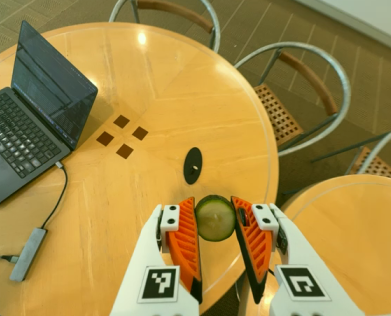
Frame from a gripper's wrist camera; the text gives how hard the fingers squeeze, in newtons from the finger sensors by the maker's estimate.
{"total": 9.1, "left": 8.9, "right": 9.3}